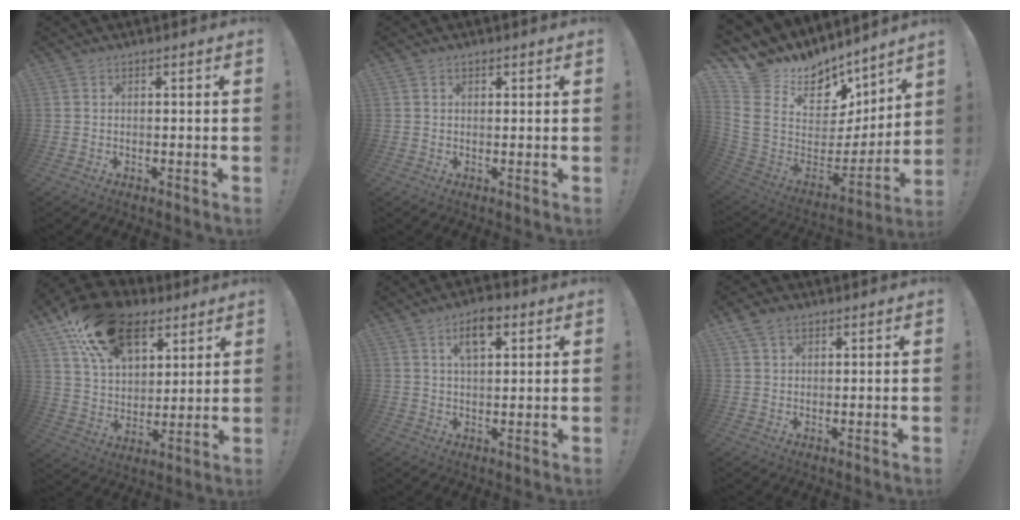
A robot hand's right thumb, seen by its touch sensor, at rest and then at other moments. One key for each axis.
{"total": 0.8, "fx": 0.3, "fy": 0.7, "fz": 0.2, "tx": 0.002, "ty": -0.001, "tz": 0.005}
{"total": 12.8, "fx": 9.2, "fy": 8.1, "fz": 3.8, "tx": -0.065, "ty": -0.097, "tz": 0.202}
{"total": 23.0, "fx": 12.9, "fy": 14.7, "fz": 12.1, "tx": -0.192, "ty": -0.065, "tz": 0.240}
{"total": 7.3, "fx": 3.5, "fy": 3.8, "fz": 5.2, "tx": -0.072, "ty": -0.005, "tz": 0.059}
{"total": 4.6, "fx": 2.8, "fy": 3.1, "fz": 2.1, "tx": -0.033, "ty": -0.005, "tz": 0.053}